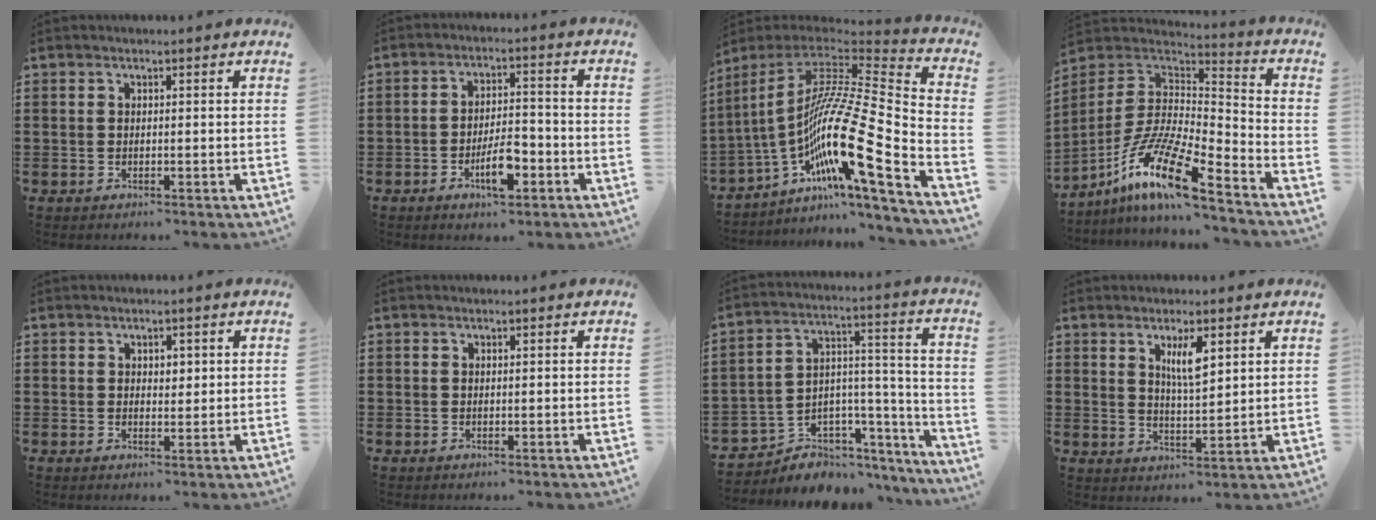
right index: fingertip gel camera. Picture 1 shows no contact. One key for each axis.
{"total": 6.3, "fx": -3.0, "fy": 2.3, "fz": 5.1, "tx": -0.096, "ty": 0.006, "tz": -0.055}
{"total": 16.9, "fx": -5.1, "fy": 2.2, "fz": 15.9, "tx": -0.331, "ty": -0.027, "tz": -0.105}
{"total": 15.0, "fx": -10.3, "fy": 2.7, "fz": 10.6, "tx": -0.216, "ty": 0.008, "tz": -0.196}
{"total": 1.5, "fx": 0.8, "fy": 1.1, "fz": 0.7, "tx": -0.008, "ty": 0.005, "tz": 0.012}
{"total": 0.0}
{"total": 4.6, "fx": -3.0, "fy": 3.5, "fz": 0.1, "tx": -0.019, "ty": -0.006, "tz": -0.056}
{"total": 4.8, "fx": 2.4, "fy": 1.3, "fz": 4.0, "tx": -0.076, "ty": 0.003, "tz": 0.039}